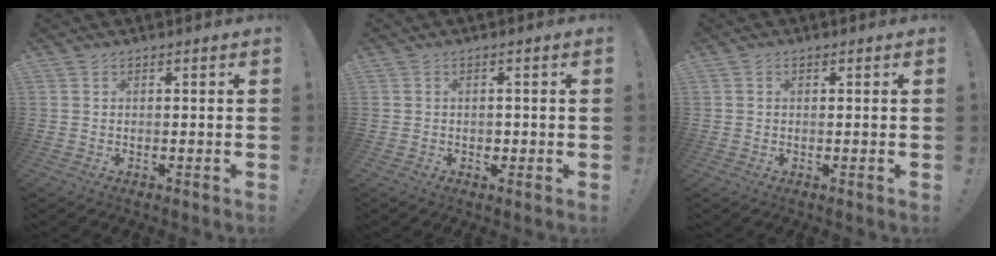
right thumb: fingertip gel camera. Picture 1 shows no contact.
{"total": 1.5, "force": [-0.3, 1.4, 0.5], "torque": [-0.003, 0.000, -0.007]}
{"total": 0.6, "force": [-0.1, 0.5, 0.2], "torque": [-0.004, 0.002, -0.002]}